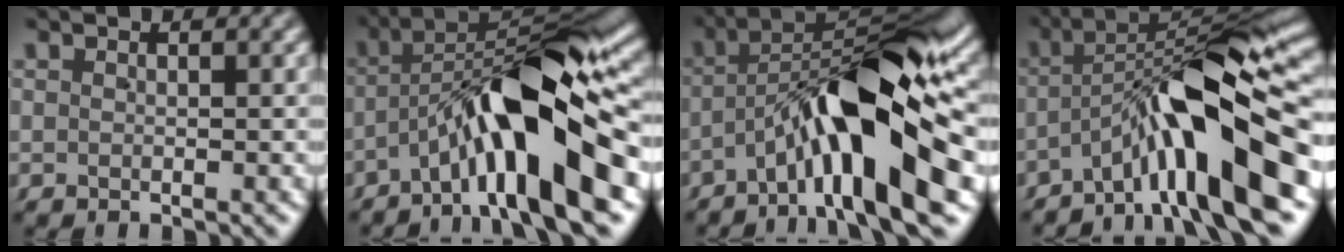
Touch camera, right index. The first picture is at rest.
{"total": 12.2, "force": [-2.1, 4.1, 11.2], "torque": [-0.177, 0.001, -0.028]}
{"total": 11.8, "force": [-2.0, 3.9, 10.9], "torque": [-0.171, -0.003, -0.029]}
{"total": 11.8, "force": [-2.1, 3.8, 11.0], "torque": [-0.172, 0.008, -0.026]}